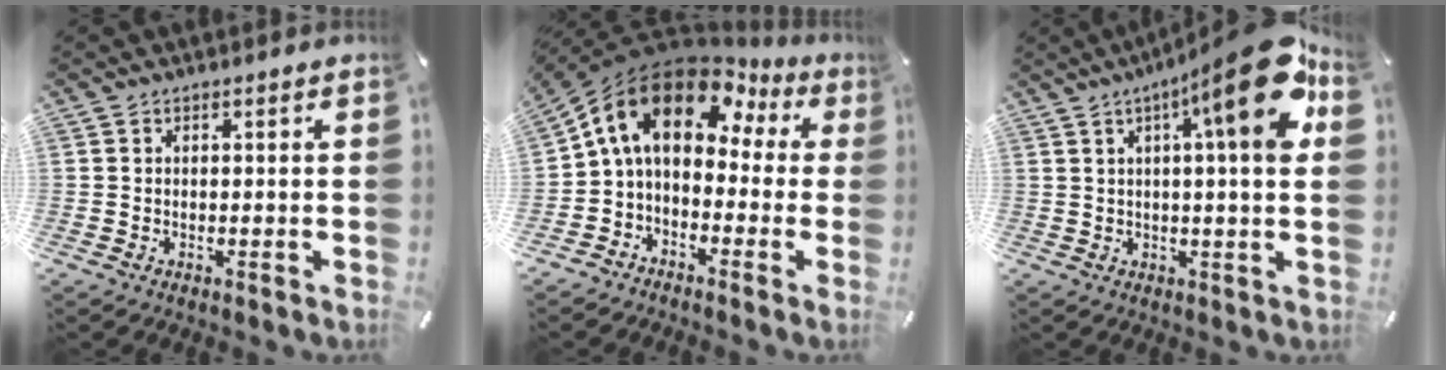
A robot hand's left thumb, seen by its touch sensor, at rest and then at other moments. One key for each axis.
{"total": 12.4, "fx": 3.9, "fy": 8.7, "fz": 8.0, "tx": -0.150, "ty": -0.008, "tz": 0.070}
{"total": 18.6, "fx": 6.8, "fy": 2.2, "fz": 17.1, "tx": -0.250, "ty": -0.042, "tz": 0.086}